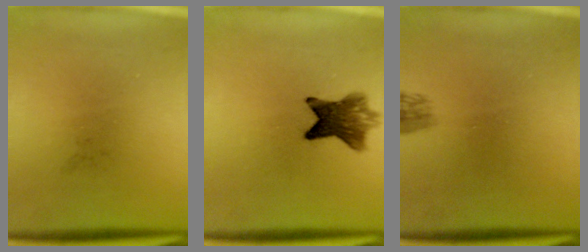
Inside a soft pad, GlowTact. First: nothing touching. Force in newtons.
{"total": 7.0}
{"total": 1.6}